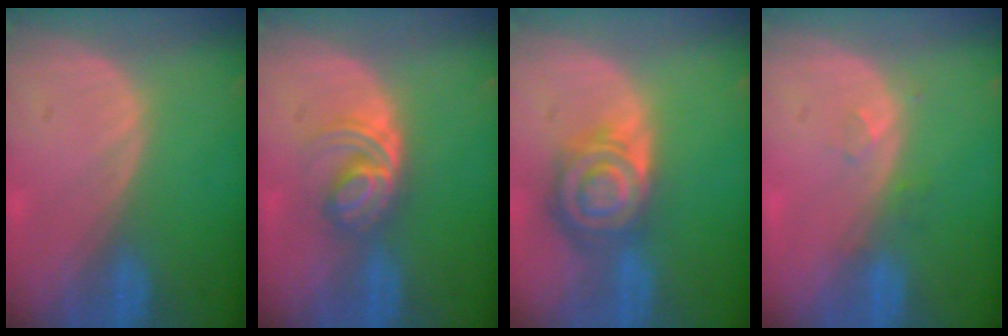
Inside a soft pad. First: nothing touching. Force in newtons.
{"total": 5.9, "press": 5.1, "slide": 3.0}
{"total": 8.6, "press": 7.4, "slide": 4.4}
{"total": 1.9, "press": 1.6, "slide": 1.0}